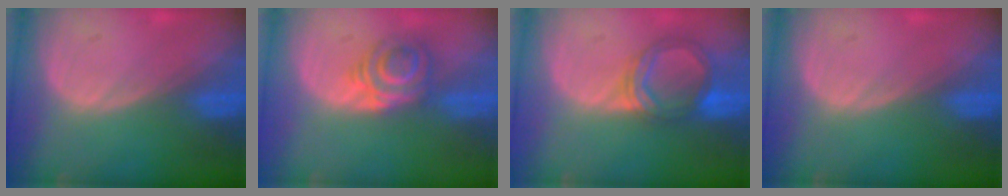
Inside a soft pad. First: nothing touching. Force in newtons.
{"total": 6.2, "press": 5.2, "slide": 3.3}
{"total": 5.5, "press": 5.5, "slide": 0.5}
{"total": 0.0}